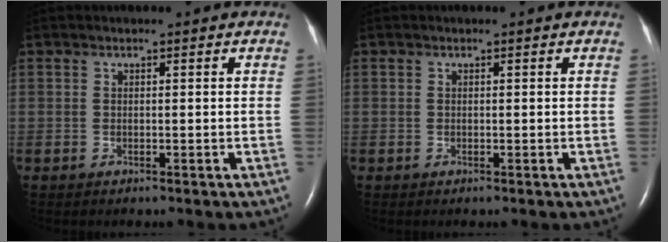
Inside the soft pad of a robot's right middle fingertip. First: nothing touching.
{"total": 0.0}